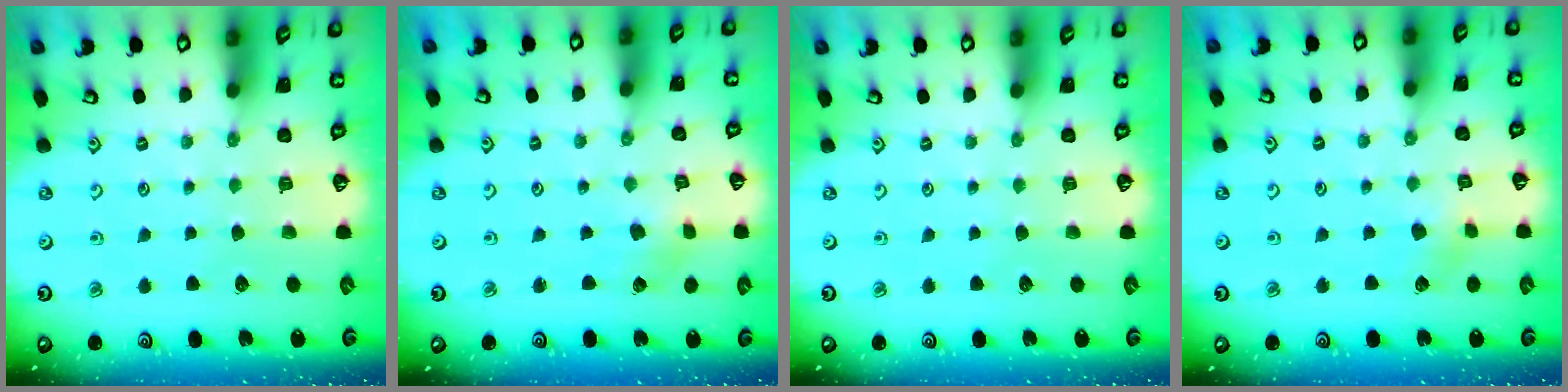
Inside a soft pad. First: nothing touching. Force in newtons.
{"total": 2.4, "press": 2.3, "slide": 0.5}
{"total": 0.0}
{"total": 3.4, "press": 3.4, "slide": 0.4}